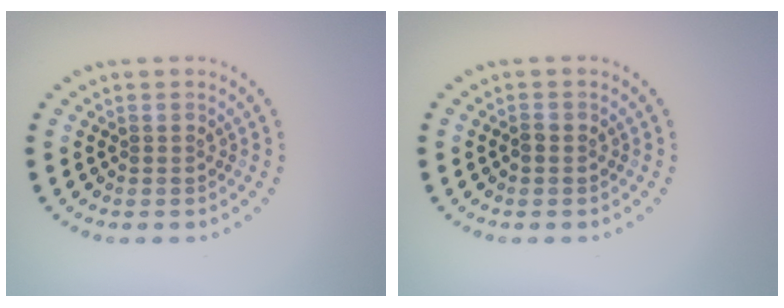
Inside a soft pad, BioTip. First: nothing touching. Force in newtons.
{"total": 0.7, "press": 0.7, "slide": 0.0}